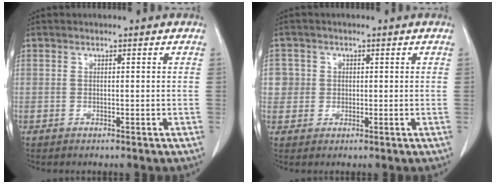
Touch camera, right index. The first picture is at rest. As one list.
[{"total": 3.1, "force": [0.5, 3.1, -0.1], "torque": [0.019, 0.009, 0.010]}]